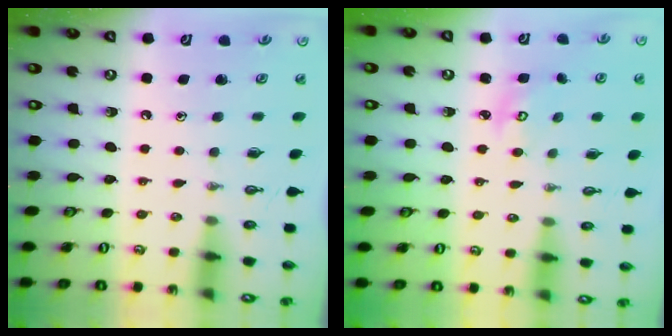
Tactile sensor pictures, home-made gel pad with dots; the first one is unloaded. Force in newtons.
{"total": 3.0, "press": 3.0, "slide": 0.2}